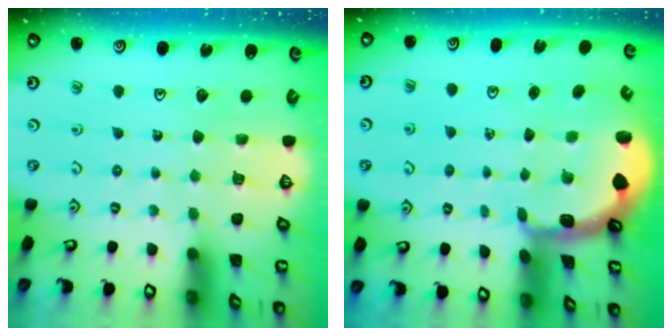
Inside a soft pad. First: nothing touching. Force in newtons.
{"total": 2.3, "press": 2.2, "slide": 0.7}